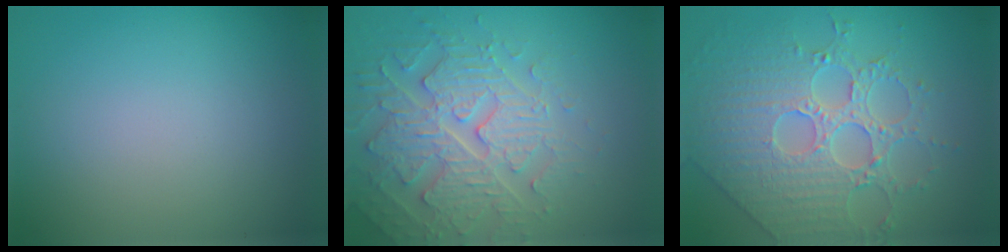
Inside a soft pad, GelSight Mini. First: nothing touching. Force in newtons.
{"total": 5.0, "press": 4.9, "slide": 1.1}
{"total": 5.2, "press": 5.1, "slide": 1.2}